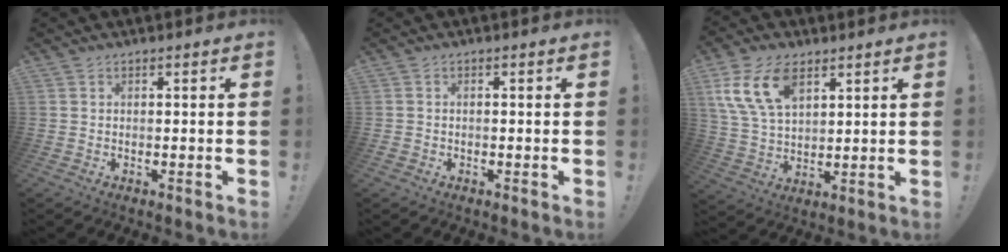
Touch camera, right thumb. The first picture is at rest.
{"total": 0.6, "force": [-0.6, 0.1, 0.2], "torque": [-0.002, -0.001, -0.010]}
{"total": 14.1, "force": [7.3, 8.1, 8.9], "torque": [-0.185, -0.018, 0.139]}